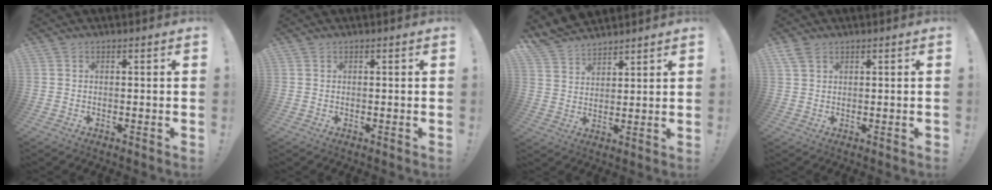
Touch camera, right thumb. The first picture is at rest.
{"total": 0.0}
{"total": 7.8, "force": [7.0, 3.2, 1.1], "torque": [-0.033, -0.053, 0.138]}
{"total": 3.4, "force": [2.1, 1.8, 1.9], "torque": [-0.032, -0.005, 0.041]}